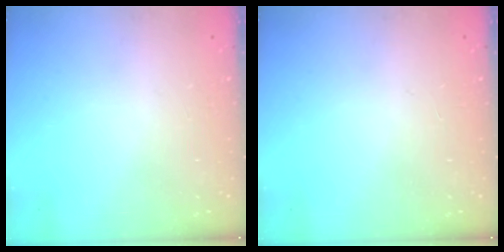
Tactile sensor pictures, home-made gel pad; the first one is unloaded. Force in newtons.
{"total": 0.0}